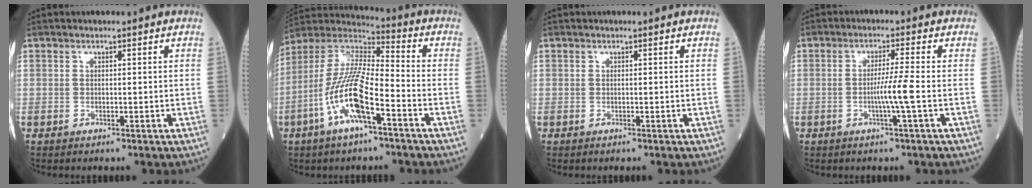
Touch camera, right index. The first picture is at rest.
{"total": 13.7, "force": [-5.3, 3.1, 12.3], "torque": [-0.256, 0.004, -0.105]}
{"total": 0.0}
{"total": 4.0, "force": [-1.0, -1.2, 3.7], "torque": [-0.070, -0.004, -0.019]}